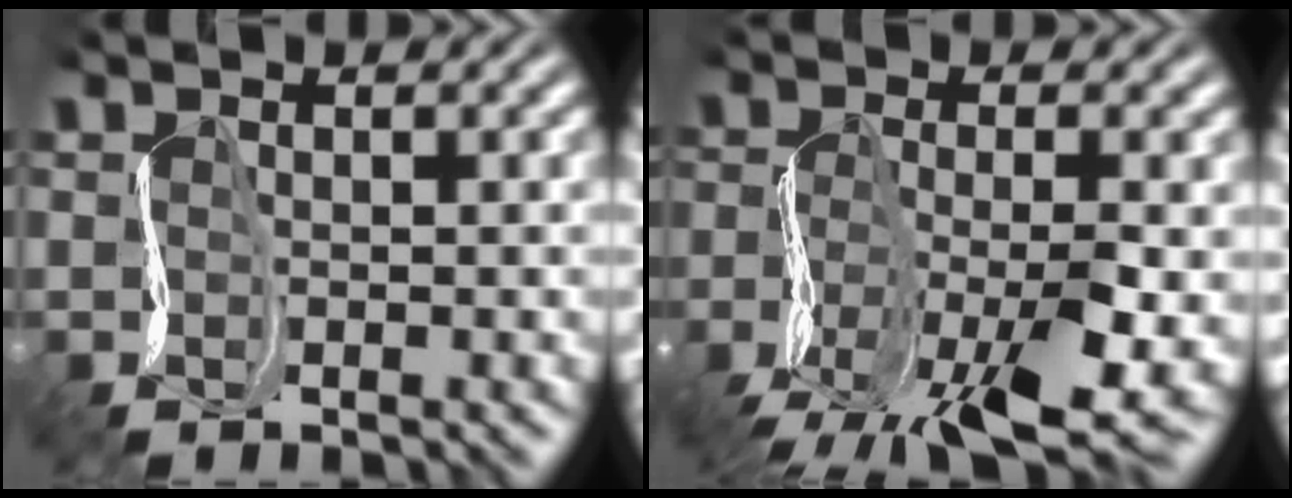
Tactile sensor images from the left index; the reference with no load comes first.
{"total": 9.3, "force": [-5.0, 2.6, 7.4], "torque": [-0.148, -0.018, -0.094]}